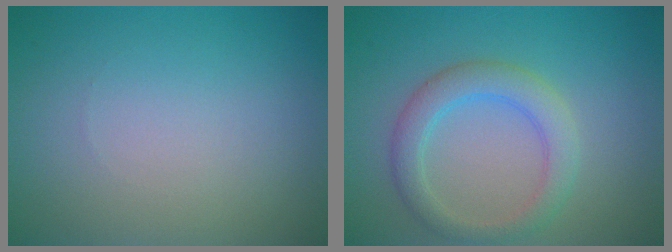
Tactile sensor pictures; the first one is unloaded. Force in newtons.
{"total": 3.5, "press": 3.5, "slide": 0.2}